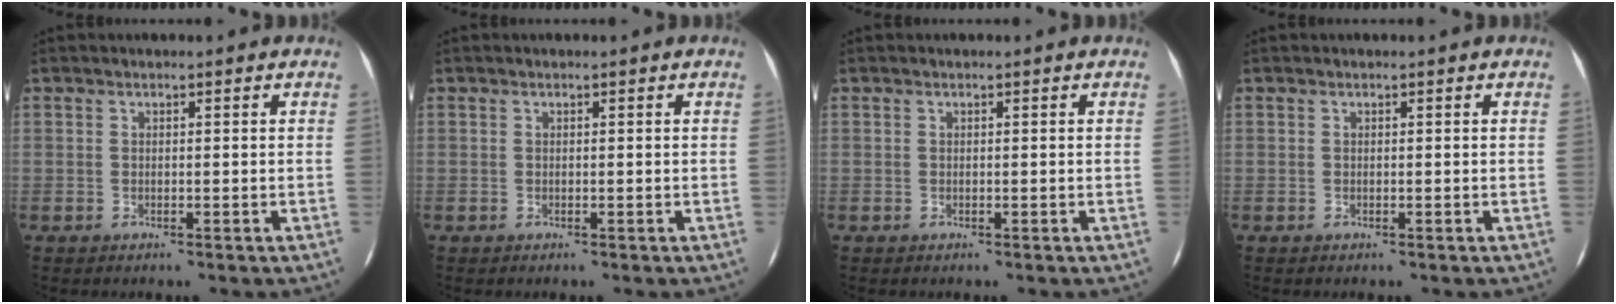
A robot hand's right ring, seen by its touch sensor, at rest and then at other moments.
{"total": 0.0}
{"total": 0.0}
{"total": 0.0}